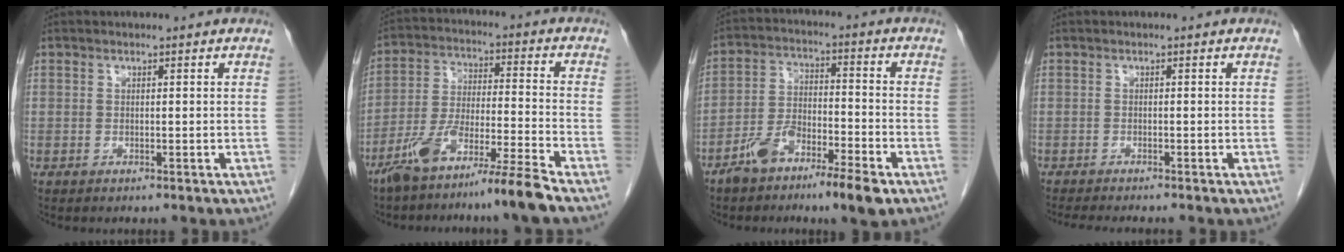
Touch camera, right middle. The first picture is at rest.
{"total": 11.2, "force": [-8.5, -1.2, 7.1], "torque": [-0.132, -0.017, -0.158]}
{"total": 9.4, "force": [-6.1, 2.1, 6.8], "torque": [-0.131, 0.007, -0.109]}
{"total": 5.4, "force": [-4.7, 0.2, 2.5], "torque": [-0.030, -0.014, -0.075]}